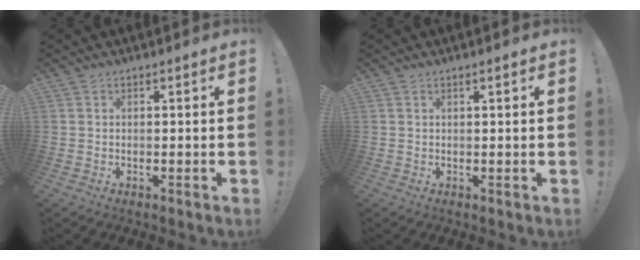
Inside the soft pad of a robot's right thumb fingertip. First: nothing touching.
{"total": 1.1, "force": [0.6, -0.1, 0.9], "torque": [-0.010, -0.003, 0.008]}